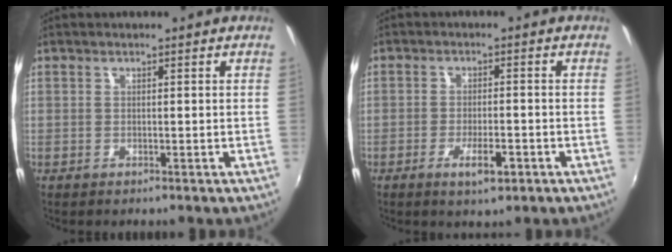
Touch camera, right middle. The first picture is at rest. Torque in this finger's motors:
{"motor_torque": [0.58, -1.56, 0.14, 0.06]}